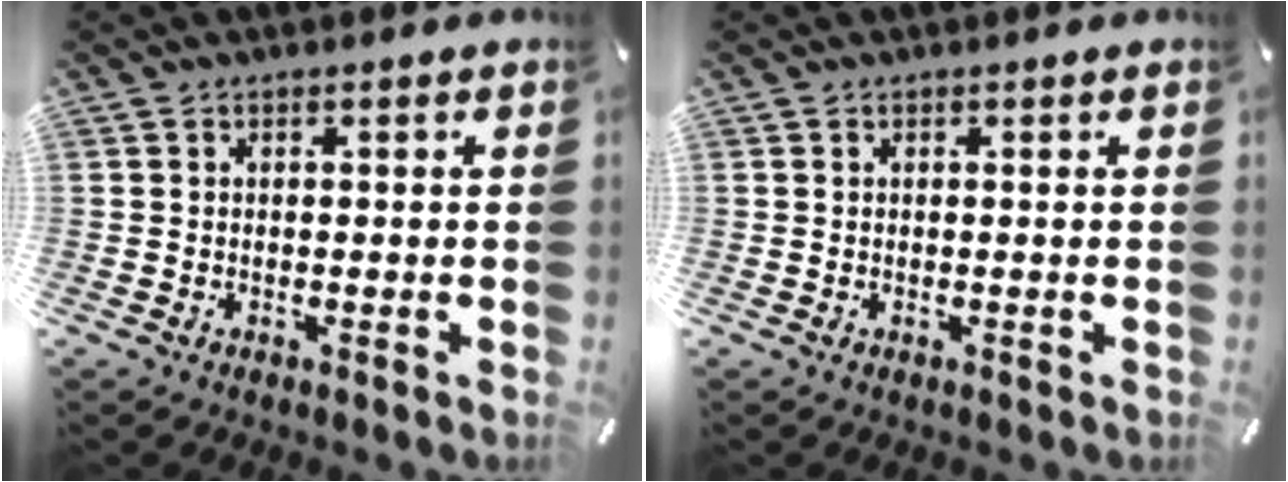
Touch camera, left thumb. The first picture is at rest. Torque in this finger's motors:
{"motor_torque": [0.00, 0.00, 0.00, 0.07, 0.00]}